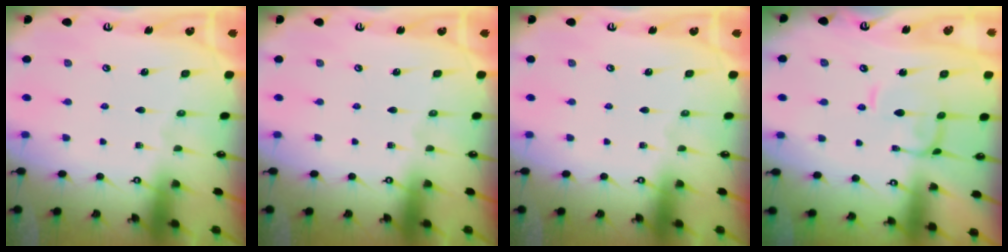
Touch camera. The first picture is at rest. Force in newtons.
{"total": 0.0}
{"total": 0.0}
{"total": 0.6, "press": 0.5, "slide": 0.4}